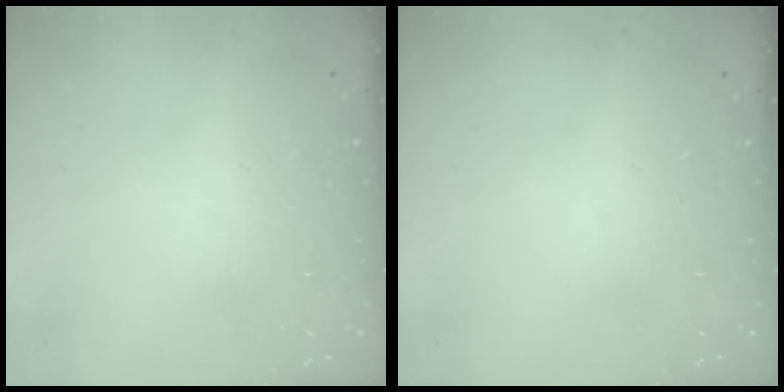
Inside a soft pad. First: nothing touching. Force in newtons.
{"total": 0.0}